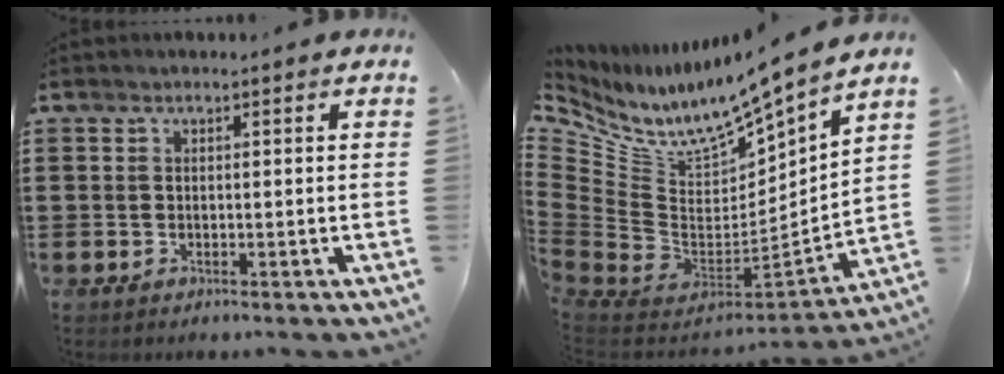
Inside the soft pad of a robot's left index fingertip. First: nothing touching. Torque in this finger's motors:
{"motor_torque": [-0.52, 0.31, 0.08, 0.03]}